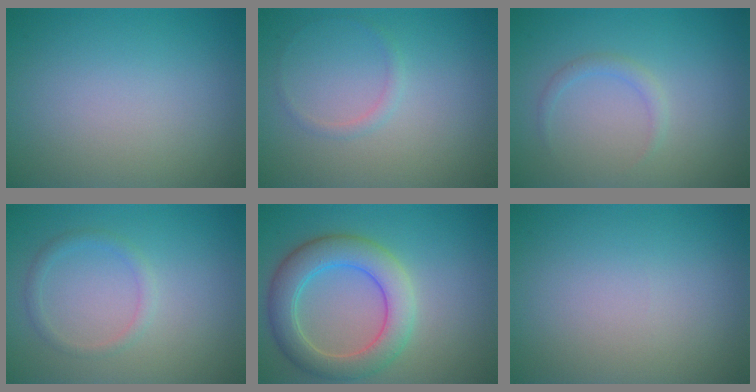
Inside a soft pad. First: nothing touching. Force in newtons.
{"total": 0.8, "press": 0.8, "slide": 0.0}
{"total": 1.0, "press": 1.0, "slide": 0.0}
{"total": 1.3, "press": 1.3, "slide": 0.1}
{"total": 5.9, "press": 5.9, "slide": 0.3}
{"total": 0.0}